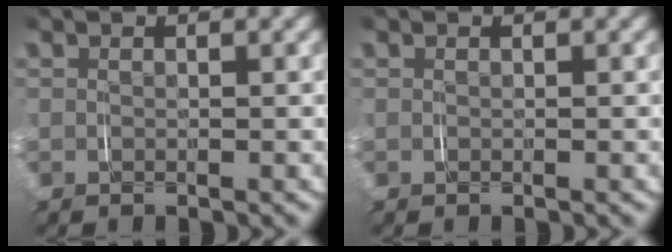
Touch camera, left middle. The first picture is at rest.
{"total": 0.0}